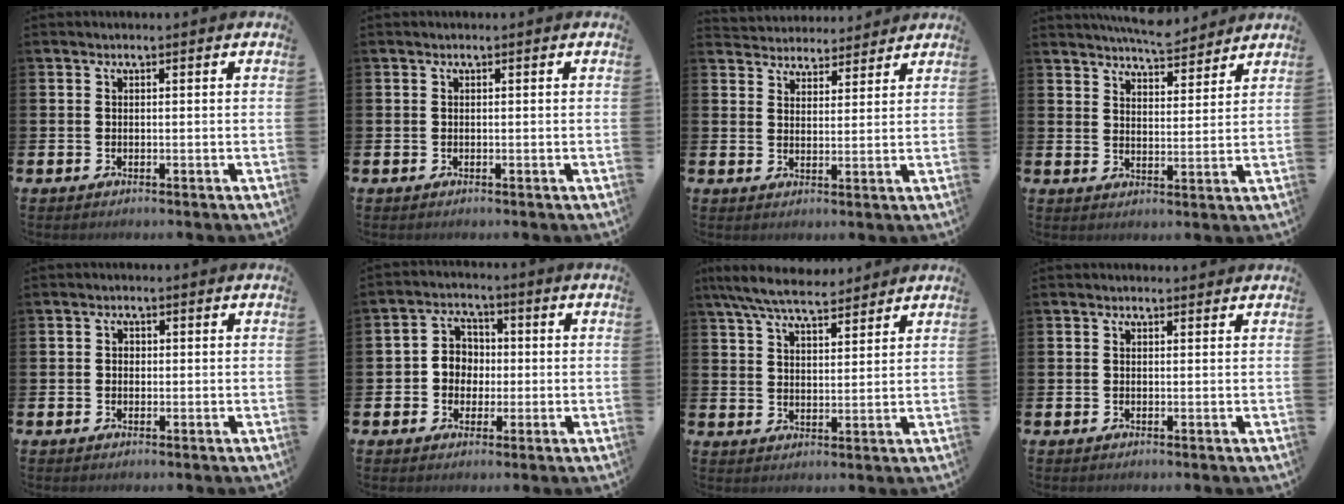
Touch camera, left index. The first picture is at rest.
{"total": 0.0}
{"total": 3.9, "force": [3.8, 0.9, -0.6], "torque": [-0.009, -0.021, 0.068]}
{"total": 5.9, "force": [5.8, 0.6, 0.6], "torque": [-0.020, -0.033, 0.105]}
{"total": 1.2, "force": [-0.1, 1.1, 0.5], "torque": [-0.002, 0.006, -0.006]}
{"total": 4.0, "force": [0.2, 3.8, 1.2], "torque": [-0.031, 0.005, -0.004]}
{"total": 7.5, "force": [6.9, 1.5, 2.6], "torque": [-0.071, -0.022, 0.126]}
{"total": 0.6, "force": [0.5, 0.1, 0.2], "torque": [0.010, -0.004, 0.006]}